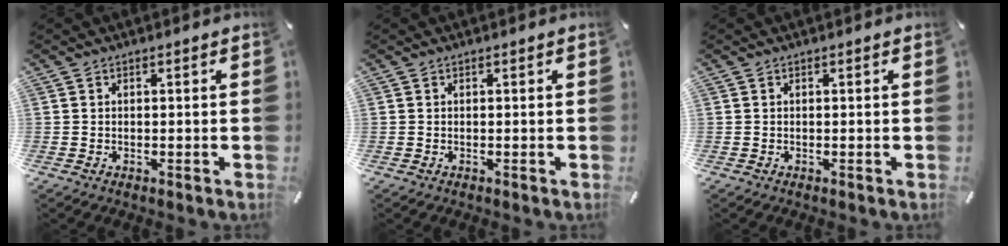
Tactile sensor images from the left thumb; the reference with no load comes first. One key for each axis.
{"total": 0.0}
{"total": 0.0}